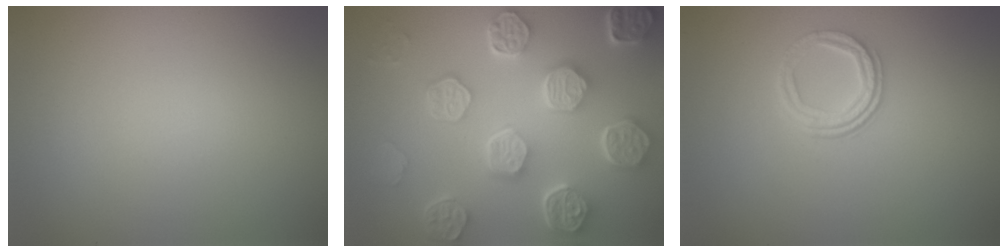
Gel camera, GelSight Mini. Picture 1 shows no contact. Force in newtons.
{"total": 8.8, "press": 6.6, "slide": 5.9}
{"total": 2.4, "press": 1.7, "slide": 1.7}